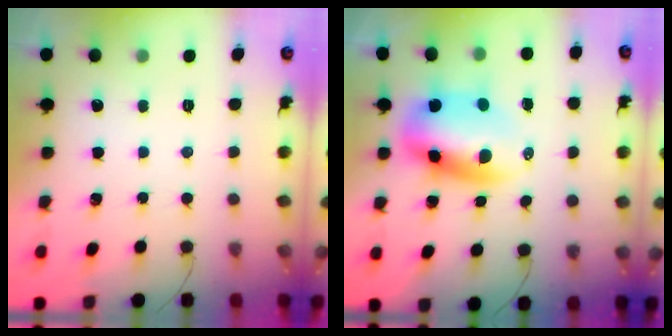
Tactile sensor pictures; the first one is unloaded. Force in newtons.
{"total": 10.3, "press": 9.9, "slide": 2.9}